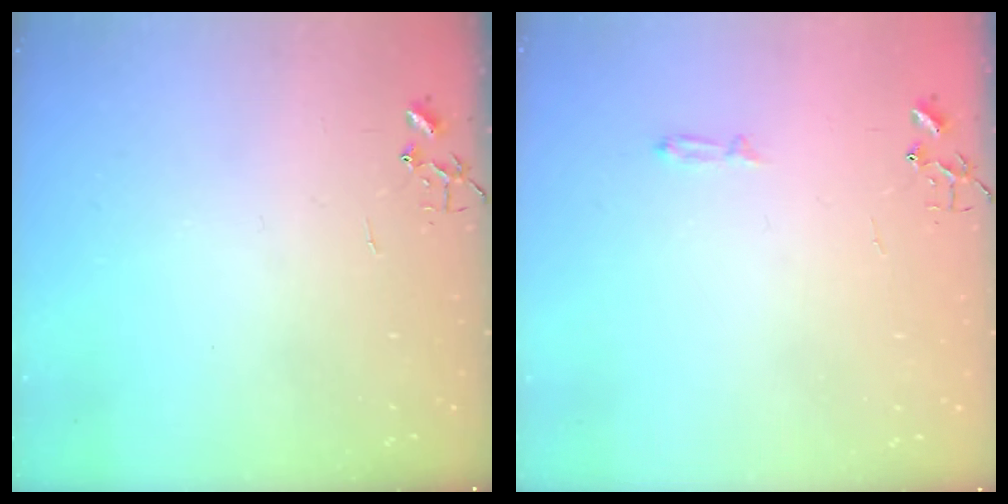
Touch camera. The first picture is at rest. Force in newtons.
{"total": 3.0, "press": 2.9, "slide": 0.5}